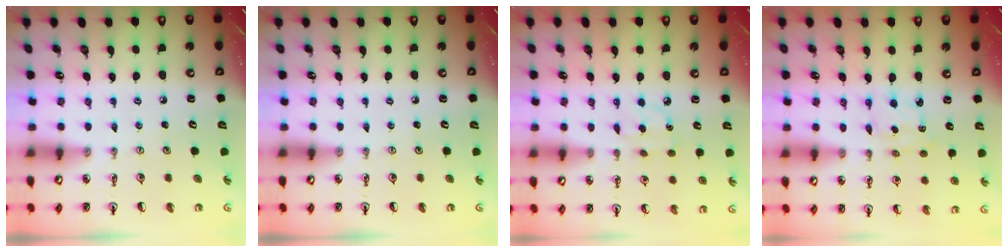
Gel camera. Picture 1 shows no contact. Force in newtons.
{"total": 0.0}
{"total": 7.3, "press": 7.3, "slide": 0.7}
{"total": 2.3, "press": 2.3, "slide": 0.4}